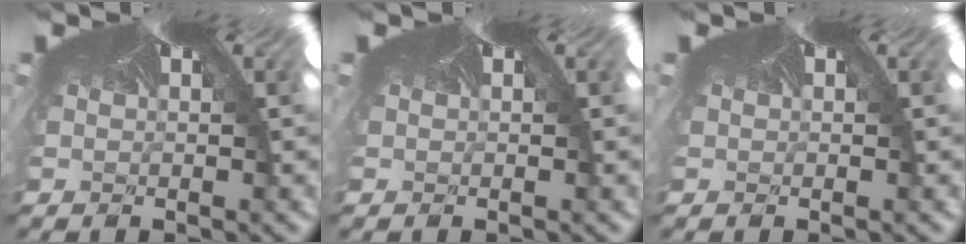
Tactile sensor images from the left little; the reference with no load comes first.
{"total": 0.0}
{"total": 0.0}